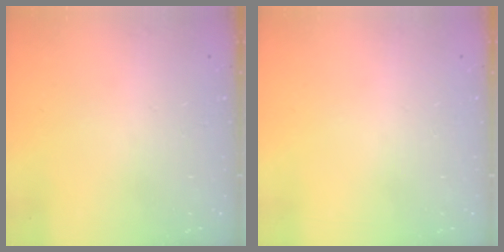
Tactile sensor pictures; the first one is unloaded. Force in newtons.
{"total": 0.0}